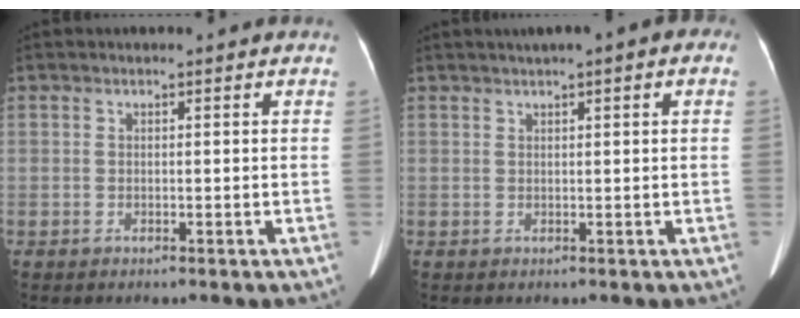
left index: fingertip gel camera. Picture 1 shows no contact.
{"total": 4.9, "force": [2.7, 0.8, 4.0], "torque": [-0.053, 0.030, 0.036]}